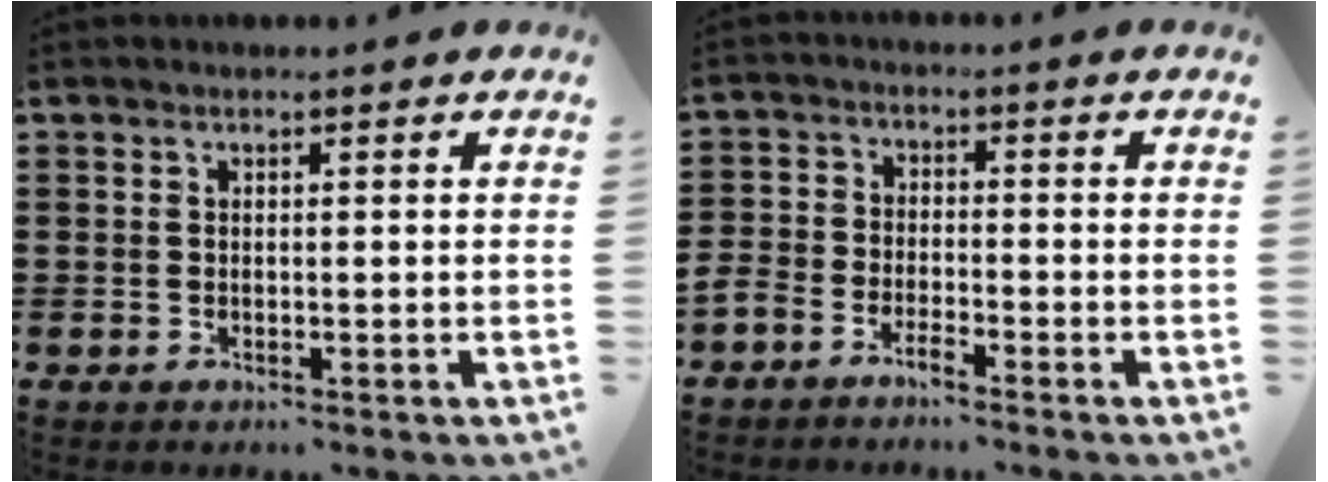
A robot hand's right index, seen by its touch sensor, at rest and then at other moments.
{"total": 3.3, "force": [-3.3, 0.3, 0.3], "torque": [-0.024, -0.002, -0.073]}